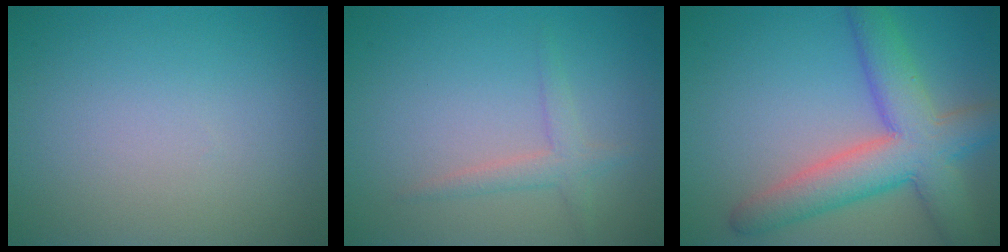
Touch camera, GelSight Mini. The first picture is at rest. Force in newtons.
{"total": 1.8, "press": 1.8, "slide": 0.0}
{"total": 7.8, "press": 7.8, "slide": 0.4}